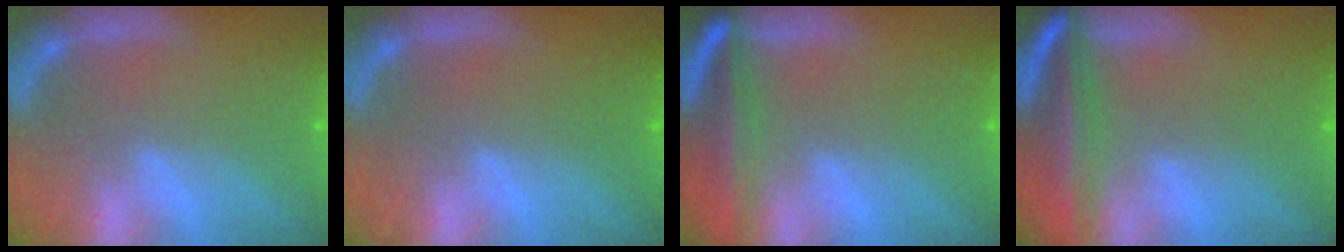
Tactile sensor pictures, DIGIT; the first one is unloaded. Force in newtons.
{"total": 0.0}
{"total": 8.1}
{"total": 10.1}